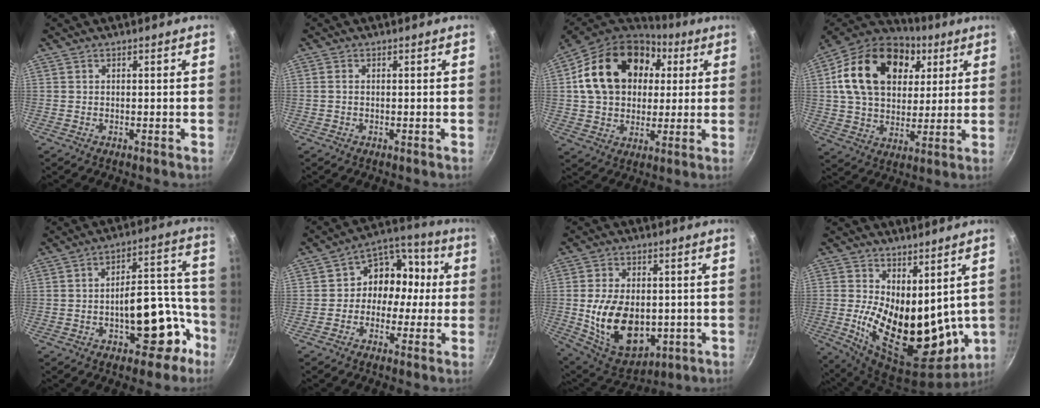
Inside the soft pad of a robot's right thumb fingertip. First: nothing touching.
{"total": 0.9, "force": [-0.1, 0.6, 0.6], "torque": [-0.013, 0.003, -0.002]}
{"total": 22.3, "force": [5.4, 16.5, 14.0], "torque": [-0.228, 0.020, 0.088]}
{"total": 24.1, "force": [7.6, 16.7, 15.6], "torque": [-0.251, 0.003, 0.121]}
{"total": 15.1, "force": [-6.3, 7.8, 11.2], "torque": [-0.087, 0.084, -0.079]}
{"total": 10.8, "force": [-0.6, 9.0, 6.0], "torque": [-0.033, 0.040, -0.031]}
{"total": 17.3, "force": [-1.8, 11.4, 12.9], "torque": [-0.196, -0.008, -0.007]}
{"total": 19.9, "force": [1.7, 10.9, 16.6], "torque": [-0.241, -0.049, 0.052]}